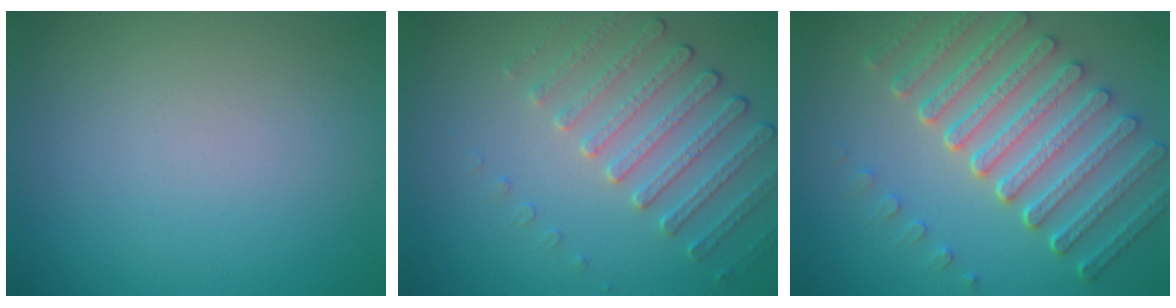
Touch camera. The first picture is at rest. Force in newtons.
{"total": 3.0, "press": 2.7, "slide": 1.3}
{"total": 7.5, "press": 5.6, "slide": 4.9}